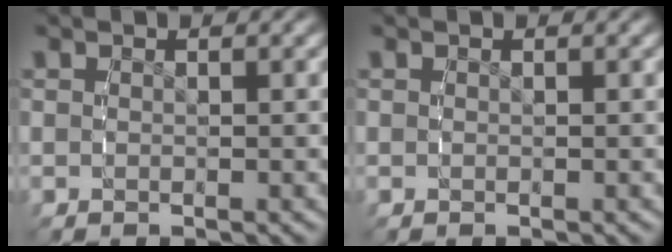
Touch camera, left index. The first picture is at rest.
{"total": 0.0}